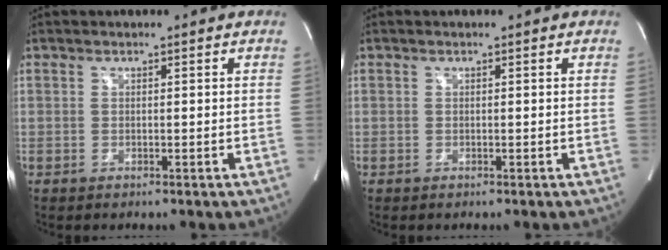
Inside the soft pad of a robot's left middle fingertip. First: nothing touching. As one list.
[{"total": 0.0}]